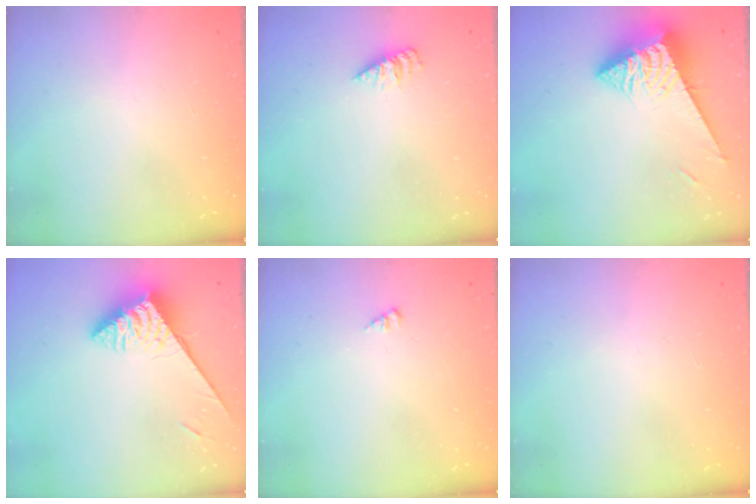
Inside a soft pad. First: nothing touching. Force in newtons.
{"total": 2.0, "press": 2.0, "slide": 0.3}
{"total": 6.6, "press": 6.6, "slide": 0.8}
{"total": 4.6, "press": 4.5, "slide": 0.7}
{"total": 1.6, "press": 1.6, "slide": 0.3}
{"total": 0.0}